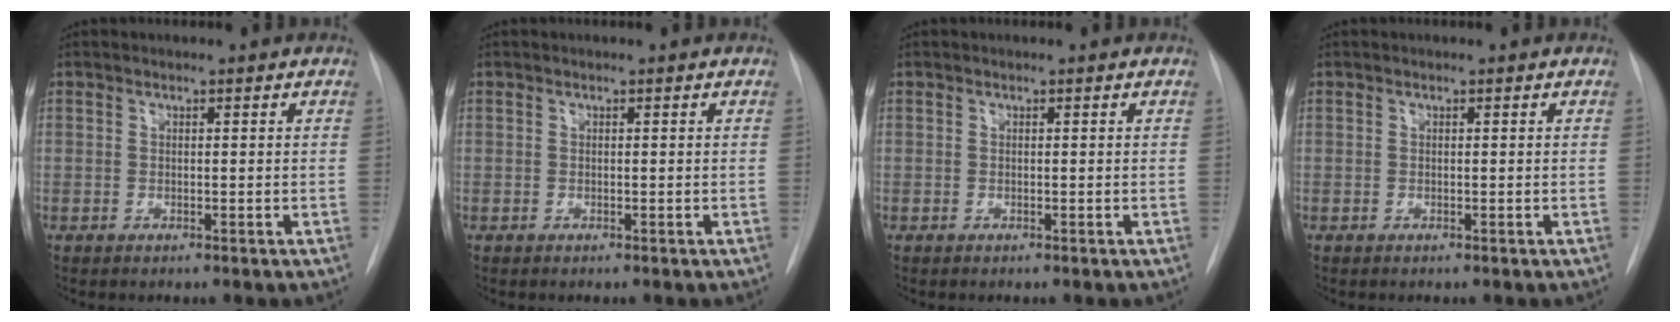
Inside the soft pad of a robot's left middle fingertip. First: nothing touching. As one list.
[{"total": 0.0}, {"total": 0.0}, {"total": 0.0}]